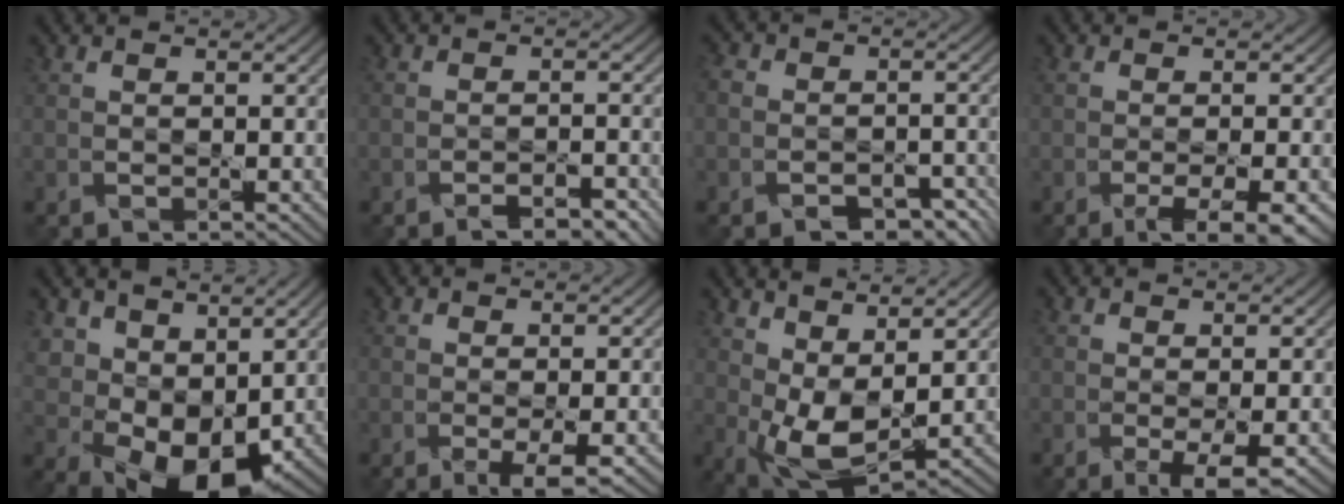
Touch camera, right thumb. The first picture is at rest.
{"total": 3.0, "force": [-2.3, 1.0, 1.7], "torque": [-0.023, 0.006, -0.036]}
{"total": 6.2, "force": [-3.8, 4.5, 1.9], "torque": [-0.026, -0.005, -0.066]}
{"total": 5.3, "force": [-3.1, 1.5, 4.1], "torque": [-0.070, -0.001, -0.040]}
{"total": 9.3, "force": [2.4, 6.4, 6.3], "torque": [-0.125, -0.017, 0.052]}
{"total": 3.0, "force": [-1.1, 0.8, 2.7], "torque": [-0.049, 0.000, -0.017]}
{"total": 7.3, "force": [2.3, 3.4, 6.1], "torque": [-0.137, -0.002, 0.048]}
{"total": 3.6, "force": [-1.1, 1.0, 3.3], "torque": [-0.060, -0.001, -0.017]}